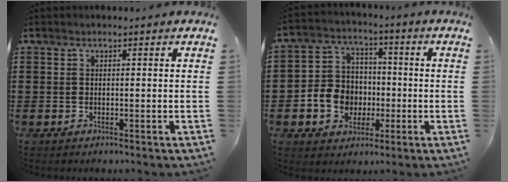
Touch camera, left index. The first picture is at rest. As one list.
[{"total": 7.7, "force": [-1.7, 7.0, 2.6], "torque": [-0.081, 0.022, -0.030]}]